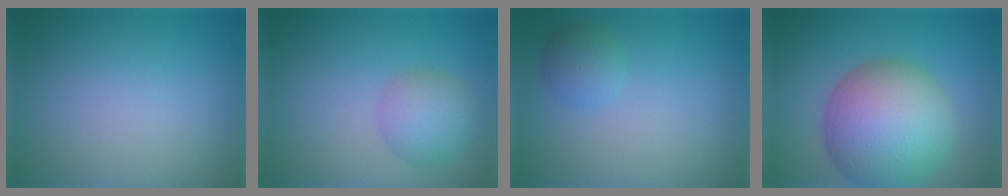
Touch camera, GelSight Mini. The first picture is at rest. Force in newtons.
{"total": 3.6, "press": 3.6, "slide": 0.1}
{"total": 1.8, "press": 1.8, "slide": 0.1}
{"total": 11.7, "press": 11.7, "slide": 0.4}